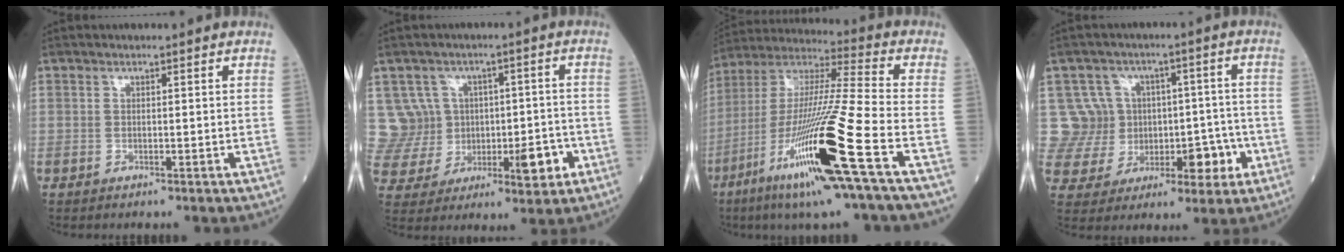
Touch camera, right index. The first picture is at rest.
{"total": 10.1, "force": [0.7, 9.7, 2.9], "torque": [-0.044, 0.054, 0.038]}
{"total": 21.8, "force": [-9.1, -0.7, 19.8], "torque": [-0.405, -0.045, -0.174]}
{"total": 10.4, "force": [0.2, 10.0, 2.7], "torque": [-0.032, 0.058, 0.027]}